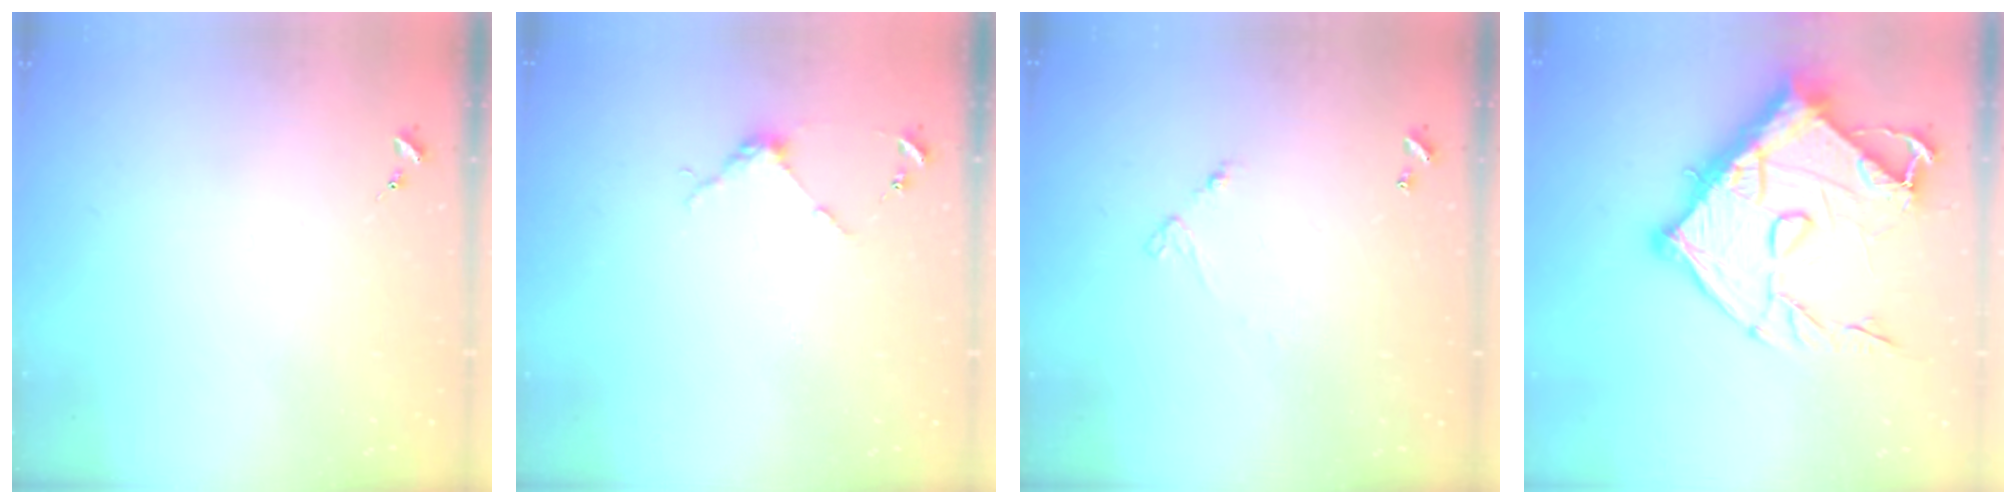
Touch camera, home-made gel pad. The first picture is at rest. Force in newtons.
{"total": 3.7, "press": 3.7, "slide": 0.3}
{"total": 4.9, "press": 4.8, "slide": 0.3}
{"total": 22.3, "press": 22.2, "slide": 1.4}